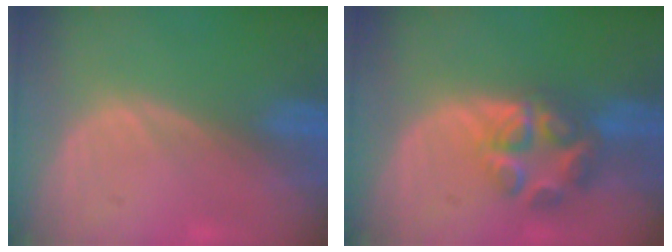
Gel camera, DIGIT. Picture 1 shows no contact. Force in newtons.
{"total": 7.0, "press": 5.9, "slide": 3.8}